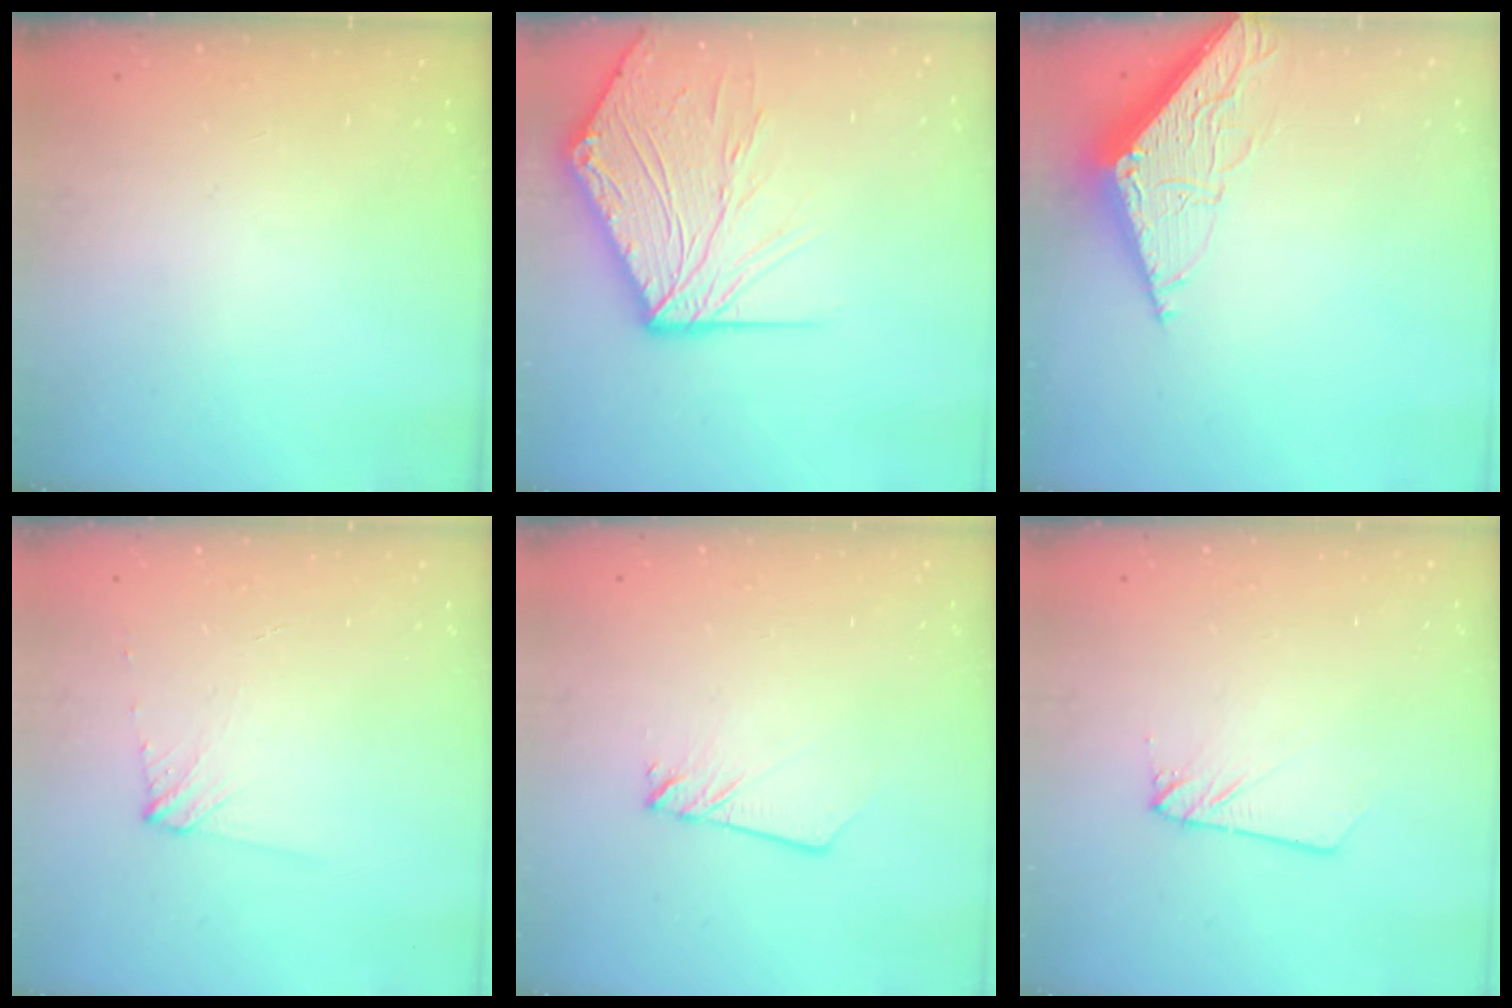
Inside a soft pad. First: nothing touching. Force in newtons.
{"total": 17.4, "press": 17.3, "slide": 2.2}
{"total": 7.6, "press": 7.5, "slide": 0.8}
{"total": 4.6, "press": 4.5, "slide": 0.6}
{"total": 2.7, "press": 2.7, "slide": 0.2}
{"total": 2.4, "press": 2.4, "slide": 0.1}